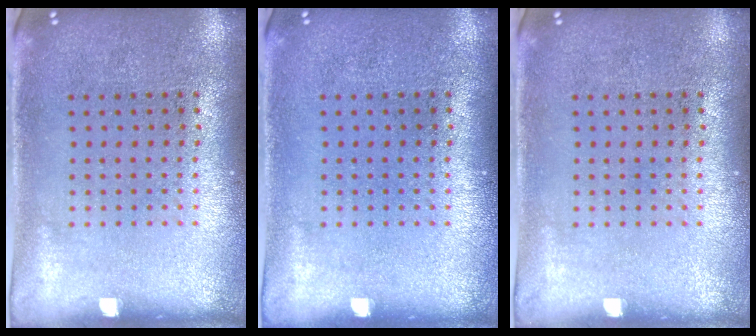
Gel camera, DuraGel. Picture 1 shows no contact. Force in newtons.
{"total": 0.0}
{"total": 0.0}